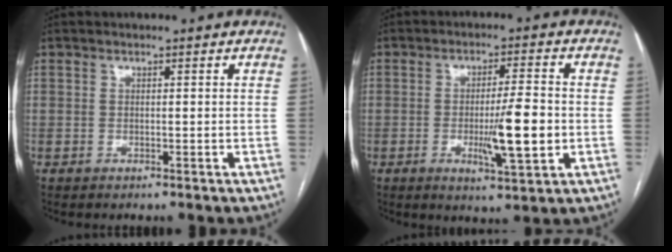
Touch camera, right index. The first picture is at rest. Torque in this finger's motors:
{"motor_torque": [1.96, 0.18, 0.78, 0.20]}